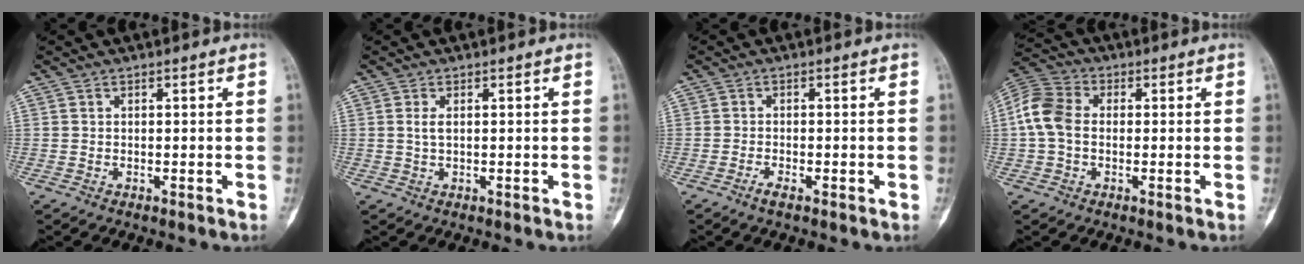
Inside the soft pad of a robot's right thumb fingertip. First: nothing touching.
{"total": 1.5, "force": [0.2, 0.6, 1.3], "torque": [-0.026, -0.001, 0.006]}
{"total": 1.8, "force": [-1.1, 0.5, 1.3], "torque": [-0.031, 0.000, -0.024]}
{"total": 8.6, "force": [0.0, 6.4, 5.8], "torque": [-0.118, 0.026, -0.011]}